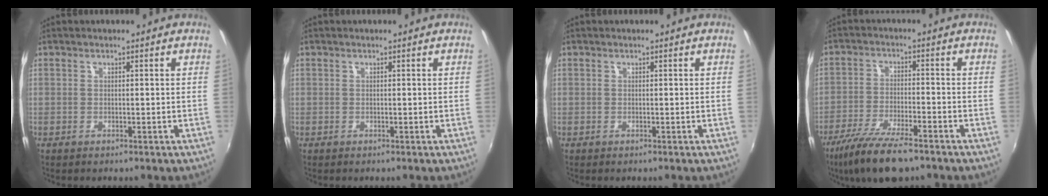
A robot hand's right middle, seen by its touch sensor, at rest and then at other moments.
{"total": 0.0}
{"total": 0.0}
{"total": 12.7, "force": [-9.4, 3.2, 8.0], "torque": [-0.175, -0.034, -0.167]}